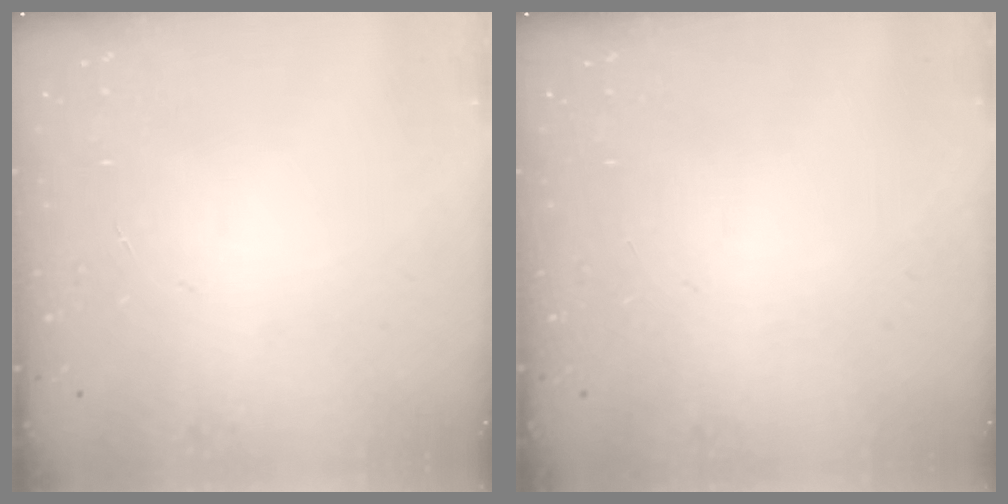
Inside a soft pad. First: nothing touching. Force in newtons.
{"total": 0.0}